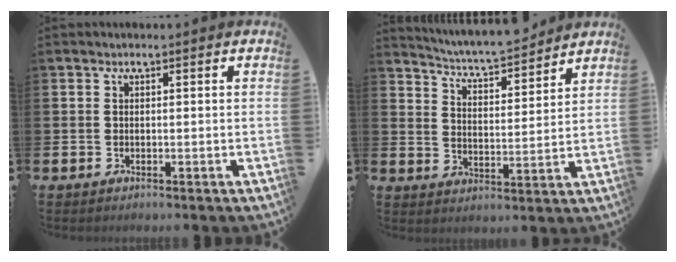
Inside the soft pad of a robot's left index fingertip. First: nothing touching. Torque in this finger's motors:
{"motor_torque": [0.91, -1.23, 0.18, 0.06]}